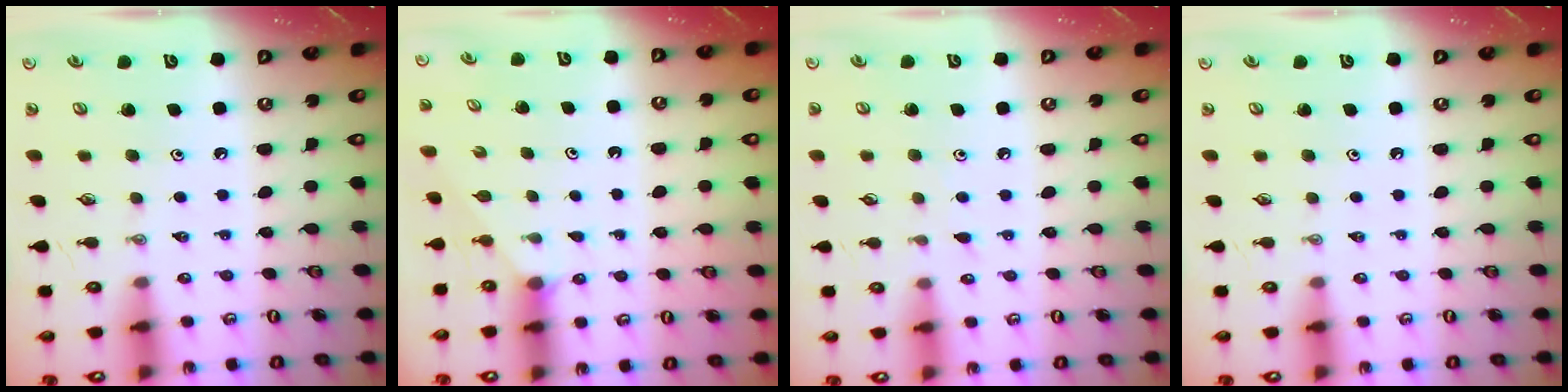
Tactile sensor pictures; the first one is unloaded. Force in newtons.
{"total": 1.8, "press": 1.8, "slide": 0.2}
{"total": 3.4, "press": 3.4, "slide": 0.4}
{"total": 0.0}